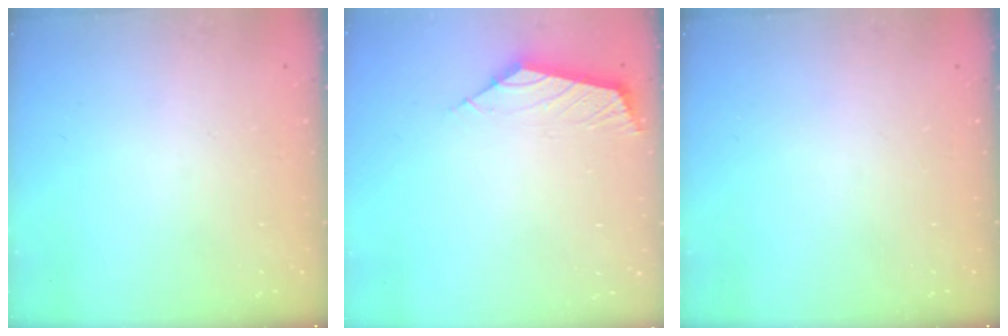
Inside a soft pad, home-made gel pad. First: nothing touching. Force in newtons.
{"total": 2.9, "press": 2.9, "slide": 0.7}
{"total": 0.0}